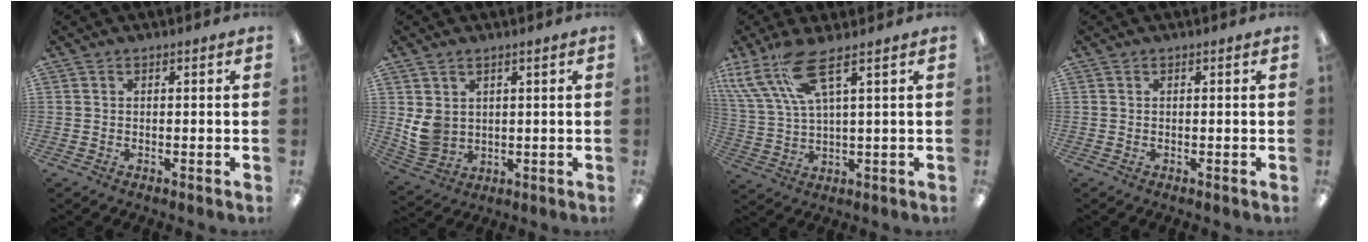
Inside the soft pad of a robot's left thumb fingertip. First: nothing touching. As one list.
[{"total": 6.4, "force": [2.4, 5.0, 3.2], "torque": [-0.065, -0.008, 0.048]}, {"total": 11.9, "force": [6.9, 3.3, 9.2], "torque": [-0.209, -0.027, 0.124]}, {"total": 0.0}]